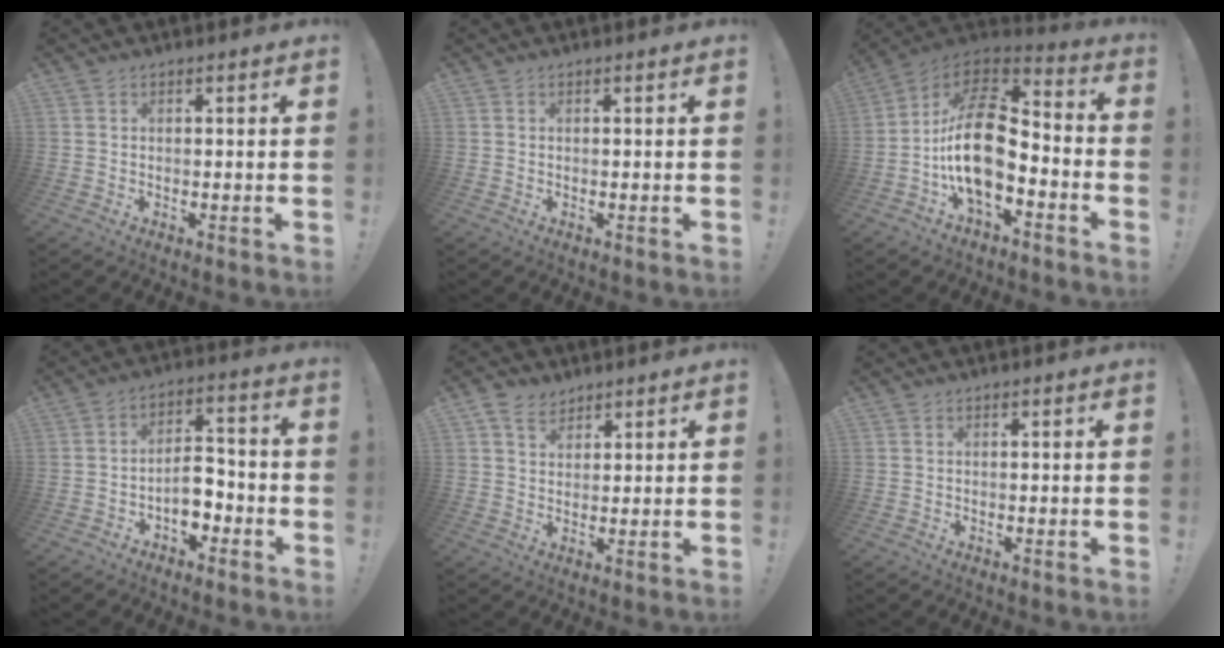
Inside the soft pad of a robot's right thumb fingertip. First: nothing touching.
{"total": 0.0}
{"total": 19.2, "force": [-3.2, 10.4, 15.8], "torque": [-0.297, 0.026, -0.047]}
{"total": 8.2, "force": [-3.3, 5.2, 5.4], "torque": [-0.092, 0.018, -0.057]}
{"total": 5.9, "force": [3.8, 3.9, 2.0], "torque": [-0.038, -0.014, 0.074]}
{"total": 0.0}